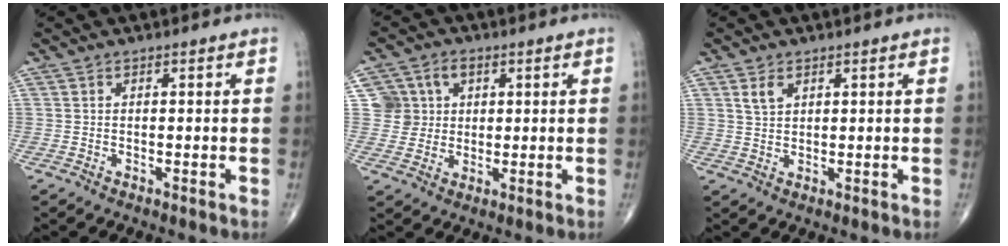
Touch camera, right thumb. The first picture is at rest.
{"total": 6.4, "force": [1.8, 5.9, 1.4], "torque": [0.005, 0.001, 0.033]}
{"total": 2.7, "force": [1.5, 1.6, 1.6], "torque": [-0.027, -0.004, 0.032]}